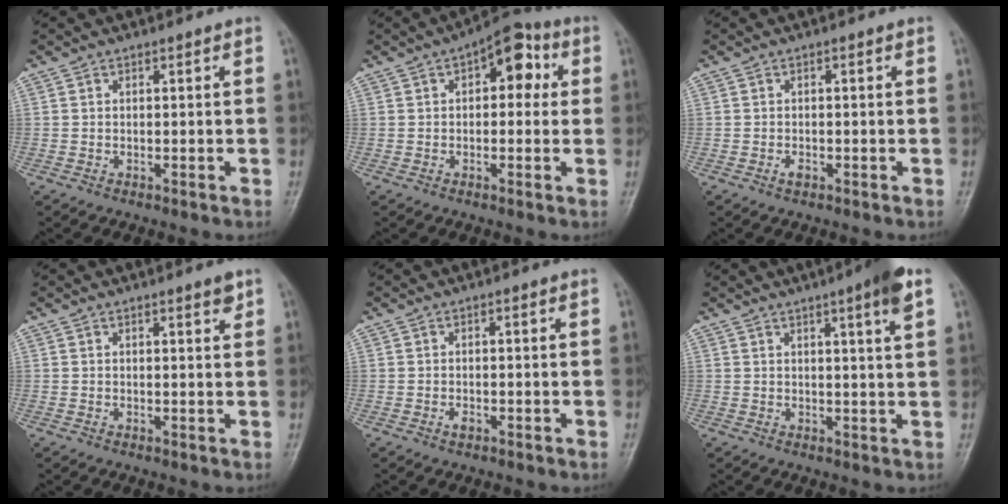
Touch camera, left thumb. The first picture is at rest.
{"total": 8.8, "force": [2.3, 4.9, 7.0], "torque": [-0.053, 0.019, 0.017]}
{"total": 1.3, "force": [-0.6, 0.7, 0.9], "torque": [-0.014, 0.003, -0.011]}
{"total": 1.7, "force": [1.2, 0.3, 1.2], "torque": [-0.015, -0.007, 0.016]}
{"total": 1.1, "force": [-0.5, 0.6, 0.8], "torque": [-0.012, 0.002, -0.009]}
{"total": 6.1, "force": [3.2, 0.2, 5.2], "torque": [-0.074, -0.010, 0.043]}